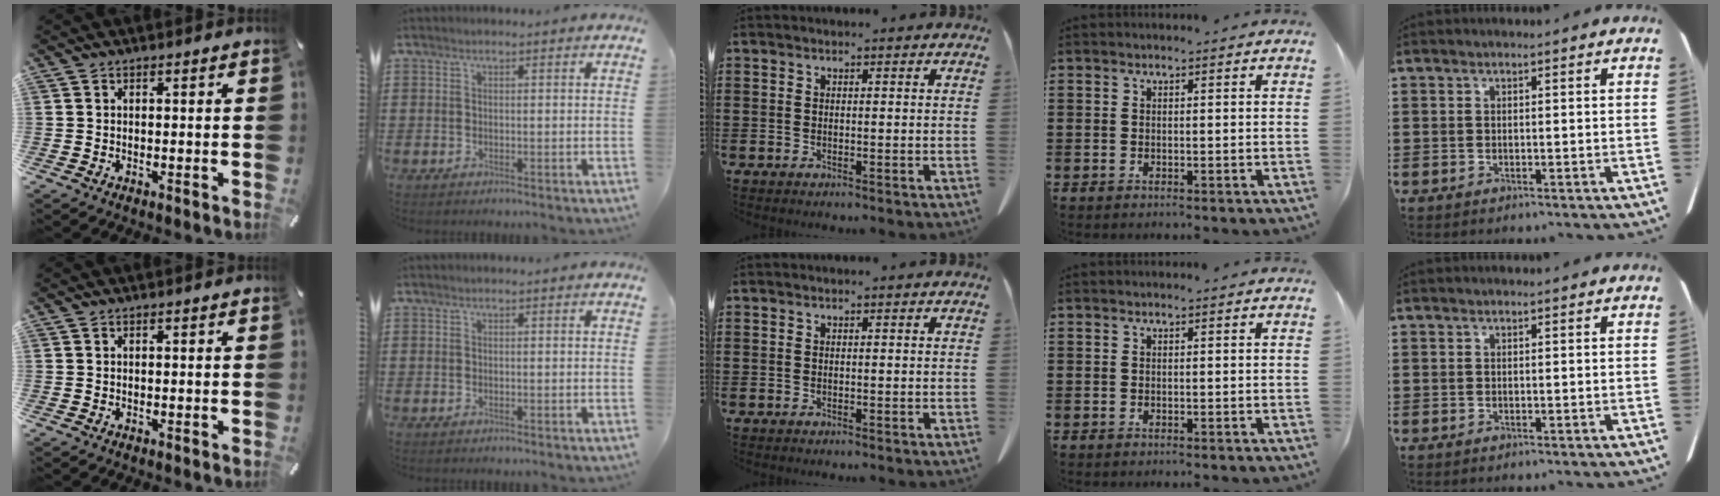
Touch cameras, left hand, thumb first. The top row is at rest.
{}